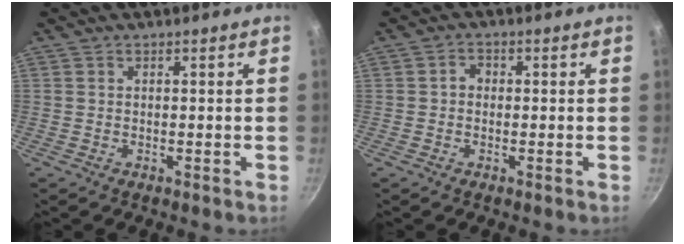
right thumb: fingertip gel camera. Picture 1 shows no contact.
{"total": 2.0, "force": [-0.2, 1.7, 1.1], "torque": [-0.011, 0.009, -0.007]}